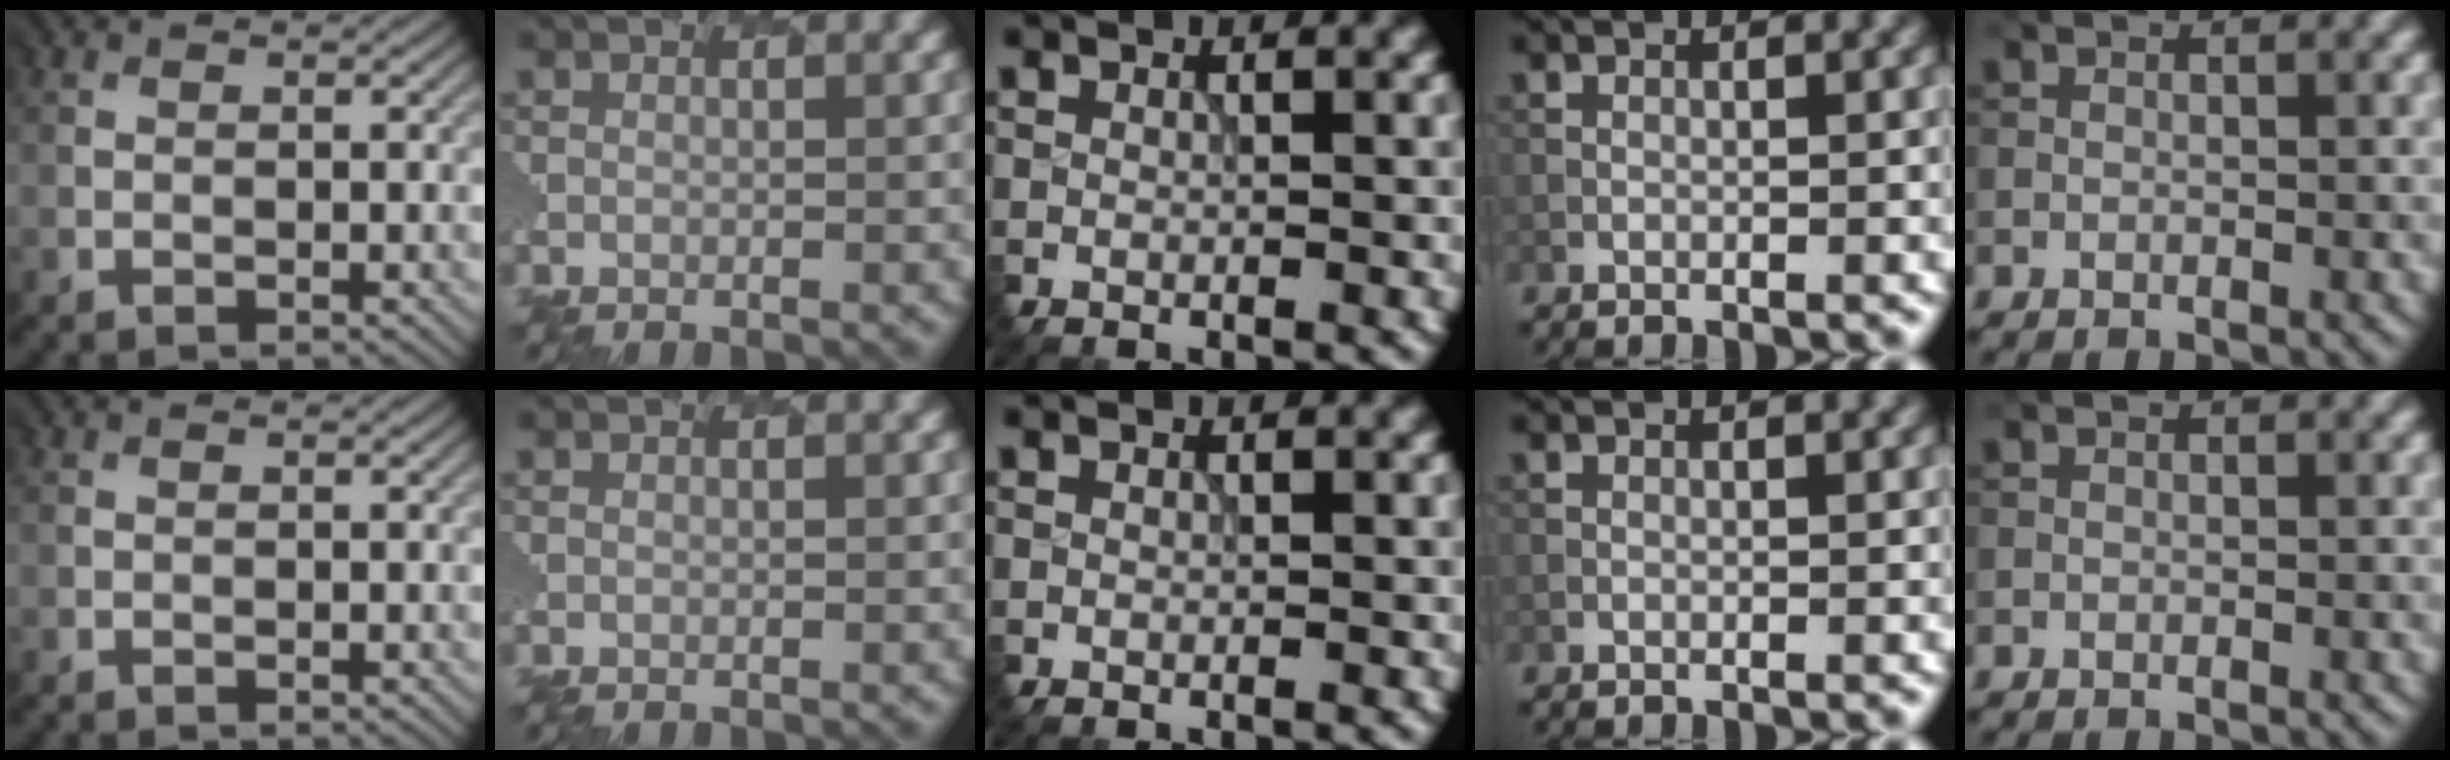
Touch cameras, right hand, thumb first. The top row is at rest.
{}